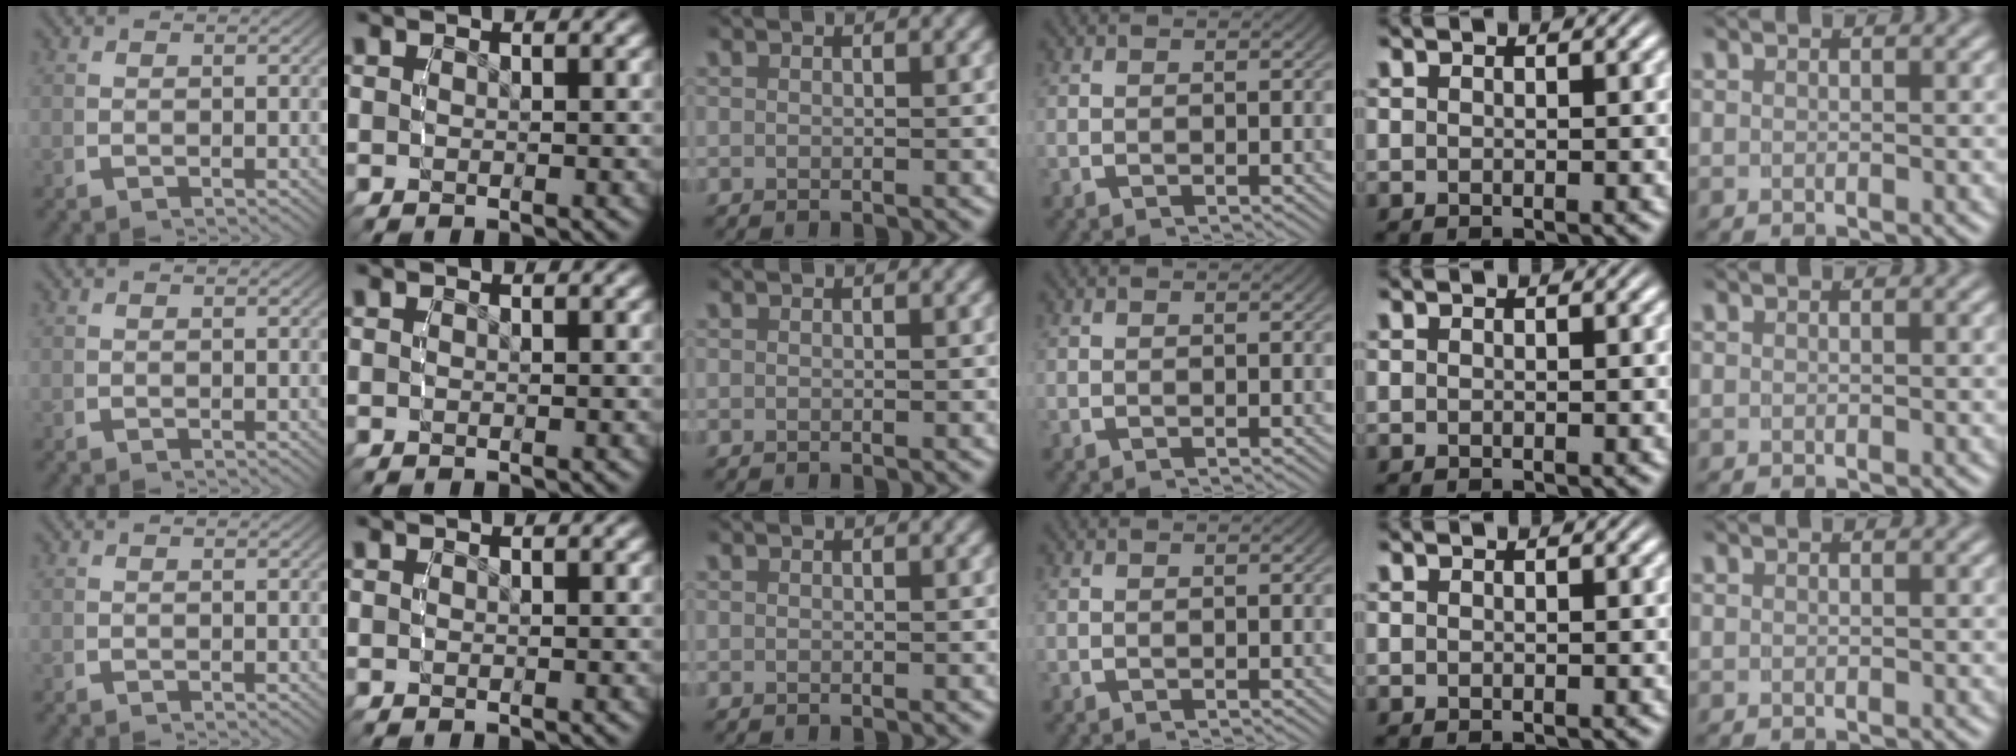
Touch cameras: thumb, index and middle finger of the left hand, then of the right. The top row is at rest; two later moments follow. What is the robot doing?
{"motion": "reach", "object": "paper plate"}